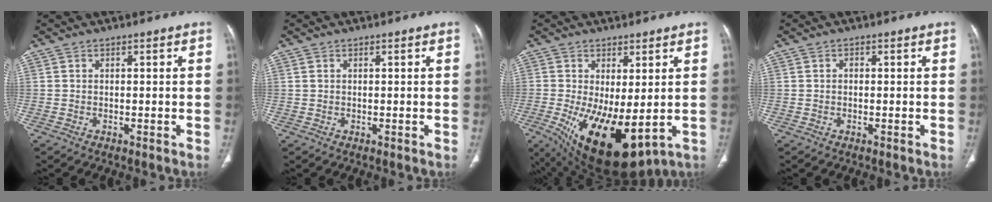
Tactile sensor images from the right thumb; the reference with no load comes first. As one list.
[{"total": 0.5, "force": [0.3, 0.3, 0.3], "torque": [-0.006, 0.006, 0.007]}, {"total": 15.5, "force": [-2.7, 6.8, 13.6], "torque": [-0.233, -0.027, -0.014]}, {"total": 2.1, "force": [-0.1, 1.5, 1.5], "torque": [-0.016, 0.010, -0.007]}]